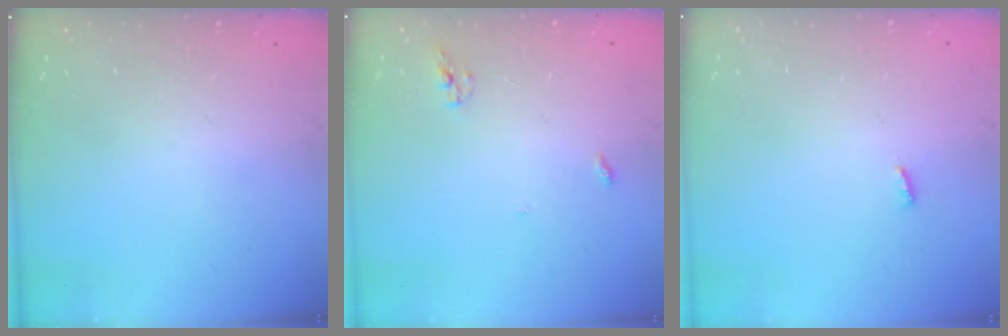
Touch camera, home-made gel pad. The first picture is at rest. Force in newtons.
{"total": 3.7, "press": 3.7, "slide": 0.1}
{"total": 3.0, "press": 2.9, "slide": 0.8}